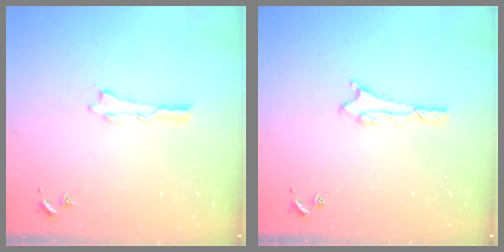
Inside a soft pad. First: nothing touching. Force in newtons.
{"total": 1.5, "press": 1.5, "slide": 0.1}